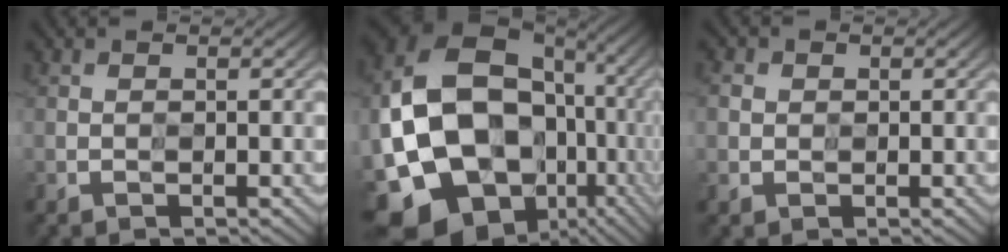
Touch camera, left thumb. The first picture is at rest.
{"total": 21.2, "force": [-4.3, 17.2, 11.6], "torque": [-0.273, -0.022, -0.076]}
{"total": 2.8, "force": [0.6, 2.6, 0.9], "torque": [-0.036, -0.003, 0.010]}